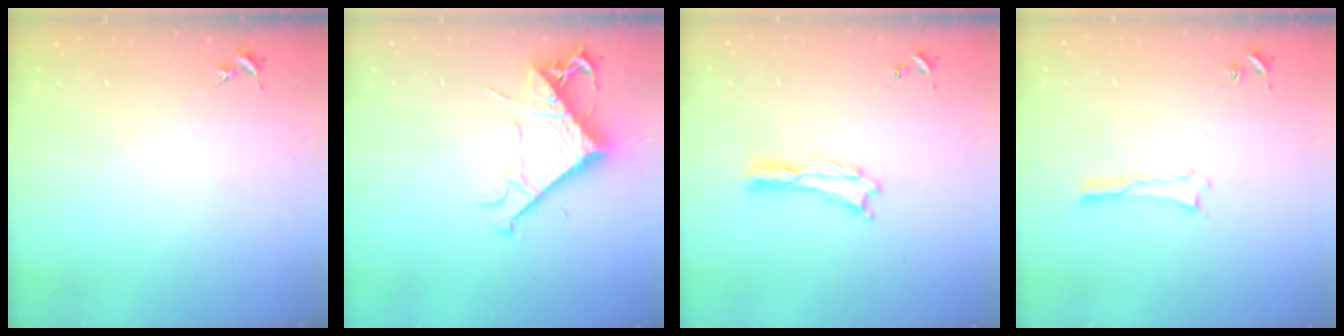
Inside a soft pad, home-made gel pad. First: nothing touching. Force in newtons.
{"total": 8.9, "press": 8.8, "slide": 1.1}
{"total": 0.0}
{"total": 0.0}